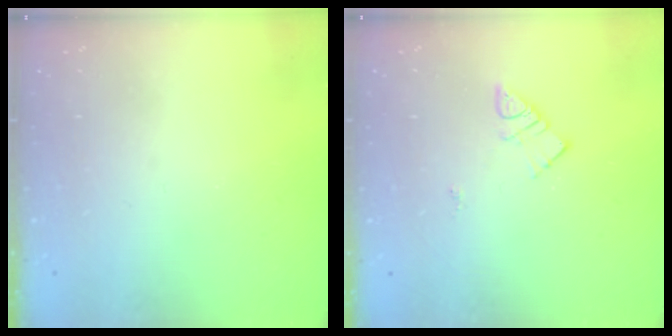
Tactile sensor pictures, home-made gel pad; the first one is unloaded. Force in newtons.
{"total": 5.8, "press": 5.8, "slide": 0.6}